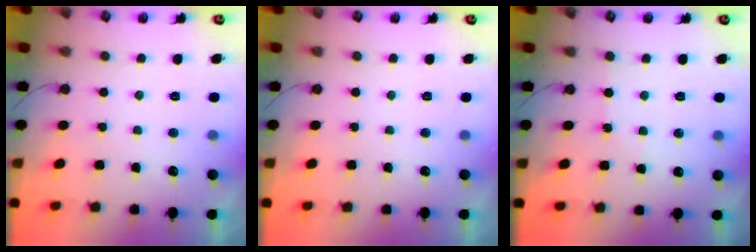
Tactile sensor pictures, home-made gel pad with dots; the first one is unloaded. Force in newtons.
{"total": 0.0}
{"total": 2.8, "press": 2.8, "slide": 0.6}